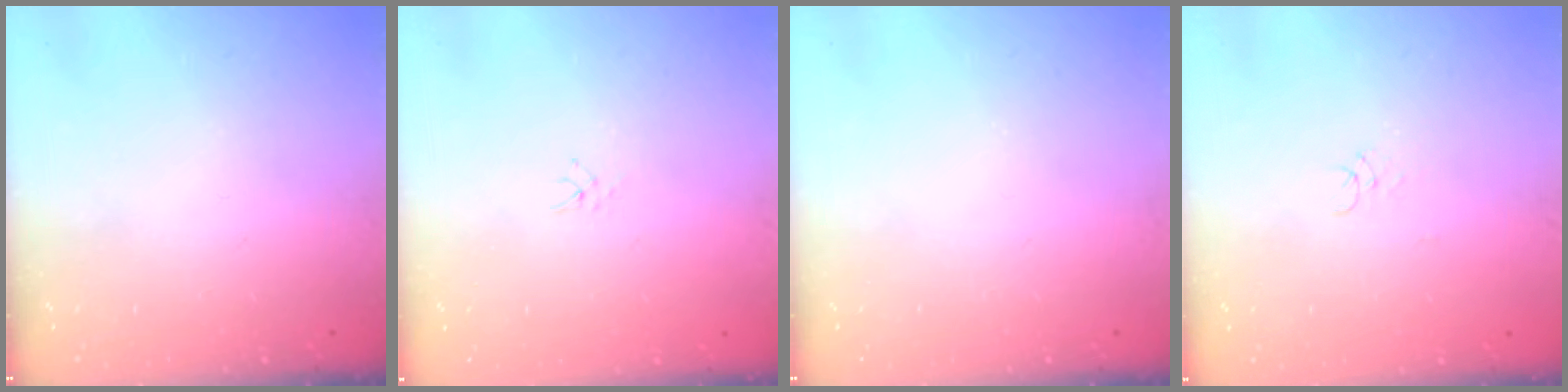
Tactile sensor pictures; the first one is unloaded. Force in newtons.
{"total": 2.0, "press": 2.0, "slide": 0.3}
{"total": 0.0}
{"total": 3.5, "press": 3.5, "slide": 0.2}